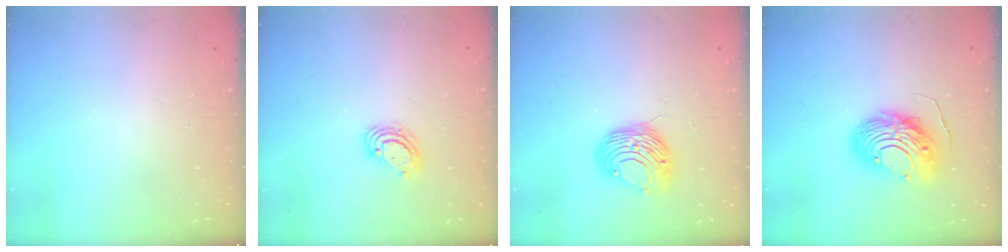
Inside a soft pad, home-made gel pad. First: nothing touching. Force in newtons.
{"total": 5.4, "press": 5.4, "slide": 0.7}
{"total": 10.1, "press": 10.1, "slide": 0.7}
{"total": 12.0, "press": 11.9, "slide": 1.3}